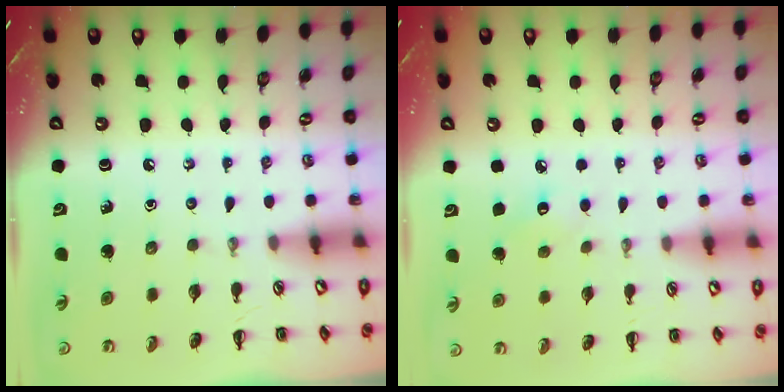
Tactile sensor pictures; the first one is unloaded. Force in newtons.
{"total": 5.6, "press": 5.5, "slide": 1.0}